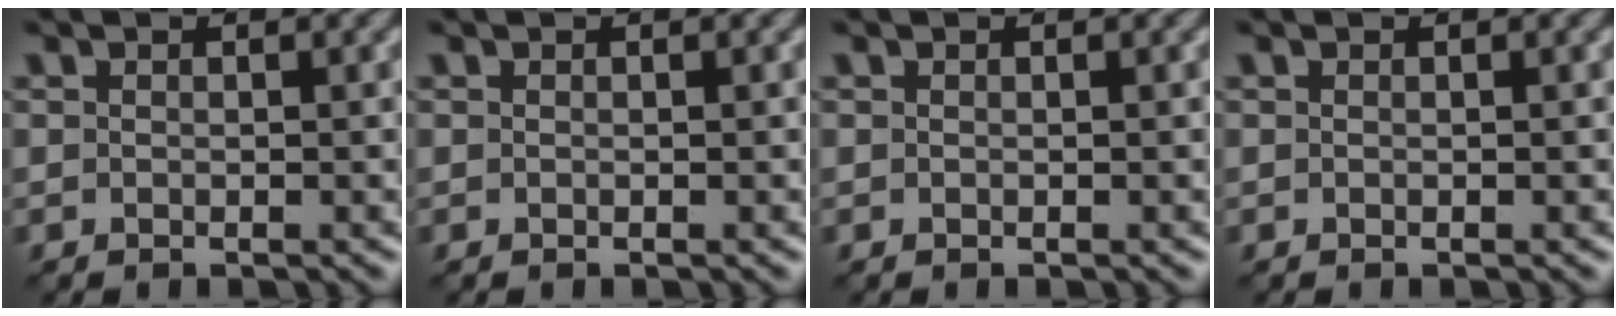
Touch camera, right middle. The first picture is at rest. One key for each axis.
{"total": 0.0}
{"total": 0.0}
{"total": 0.0}